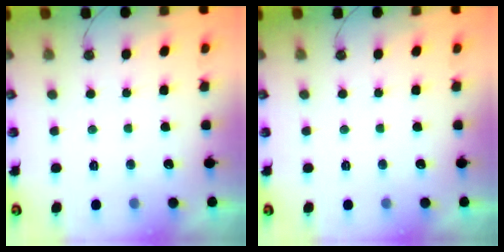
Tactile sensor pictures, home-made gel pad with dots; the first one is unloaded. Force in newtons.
{"total": 0.0}